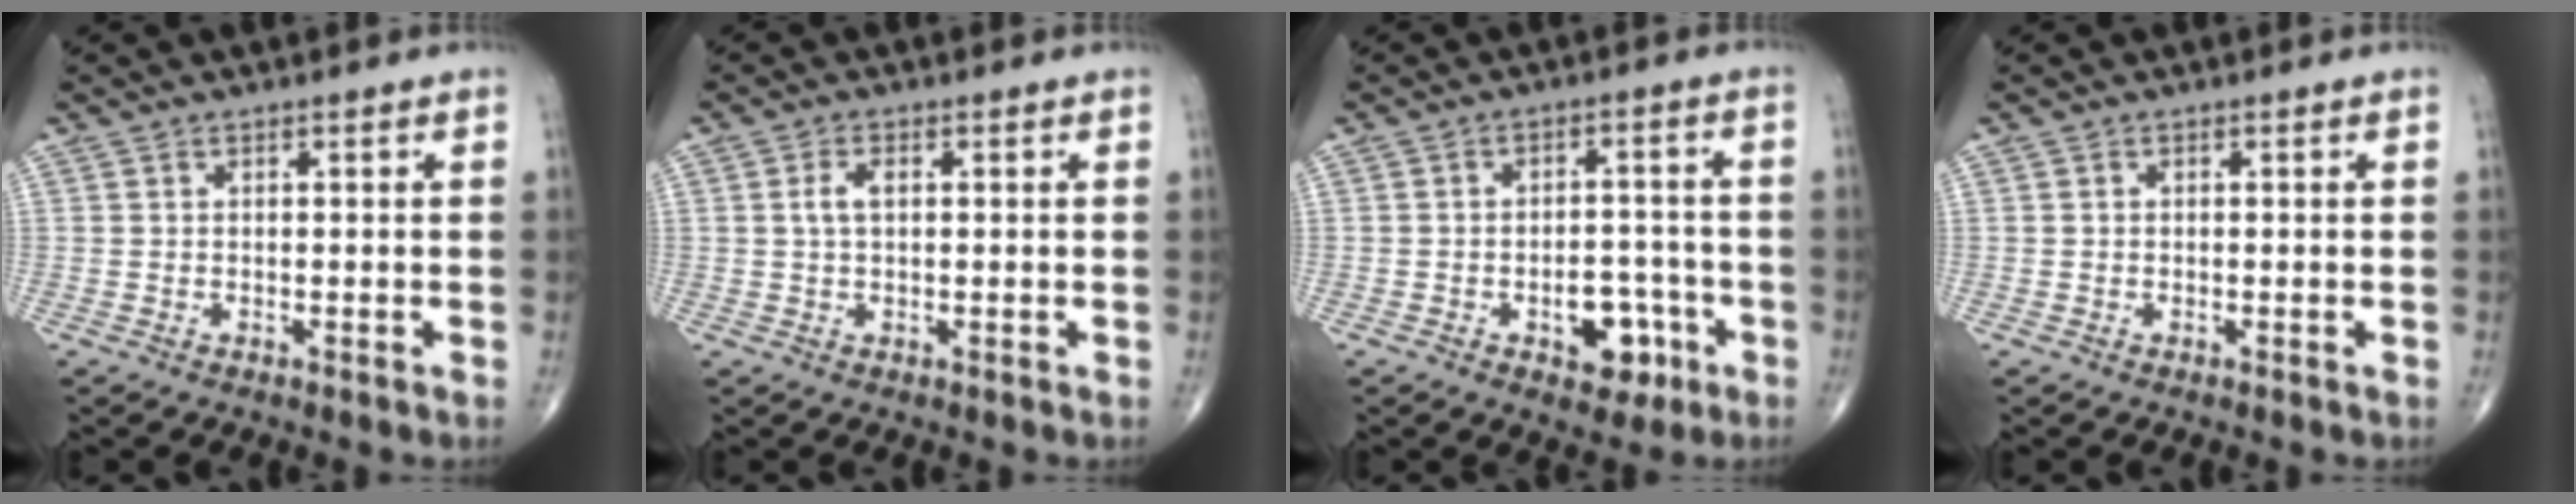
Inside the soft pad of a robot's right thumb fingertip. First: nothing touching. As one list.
[{"total": 2.7, "force": [0.5, 1.4, 2.3], "torque": [-0.051, 0.007, 0.009]}, {"total": 7.9, "force": [-3.3, 4.9, 5.2], "torque": [-0.039, 0.032, -0.038]}, {"total": 0.0}]